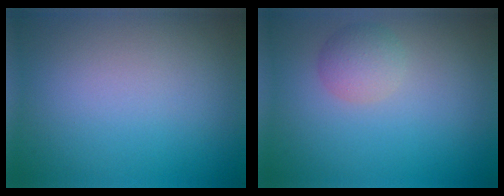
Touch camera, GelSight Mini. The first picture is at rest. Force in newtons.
{"total": 2.2, "press": 2.2, "slide": 0.1}